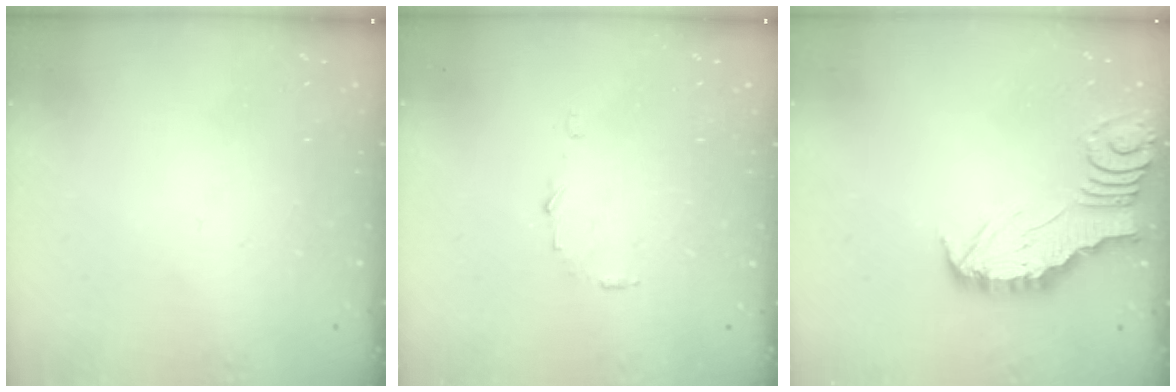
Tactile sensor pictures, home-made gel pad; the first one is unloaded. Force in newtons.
{"total": 4.4, "press": 4.3, "slide": 0.4}
{"total": 2.7, "press": 2.7, "slide": 0.2}